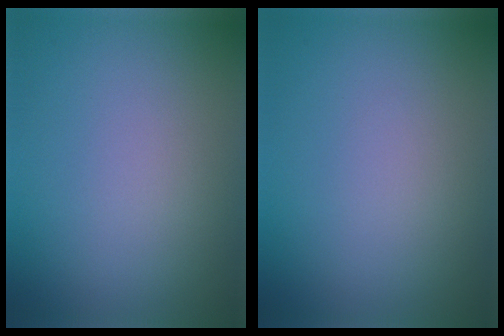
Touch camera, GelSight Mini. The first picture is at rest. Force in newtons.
{"total": 0.0}